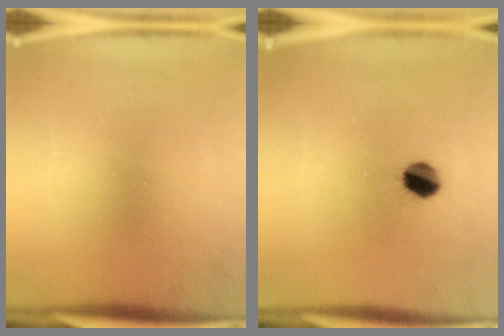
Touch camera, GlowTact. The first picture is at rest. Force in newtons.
{"total": 5.5}